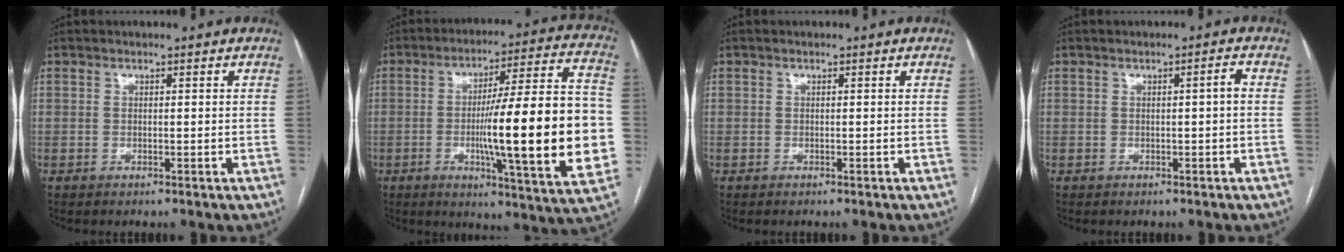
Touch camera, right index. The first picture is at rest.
{"total": 24.3, "force": [-3.2, 1.7, 24.0], "torque": [-0.304, 0.008, -0.049]}
{"total": 0.0}
{"total": 1.2, "force": [-0.1, 0.0, 1.2], "torque": [-0.017, 0.003, 0.000]}